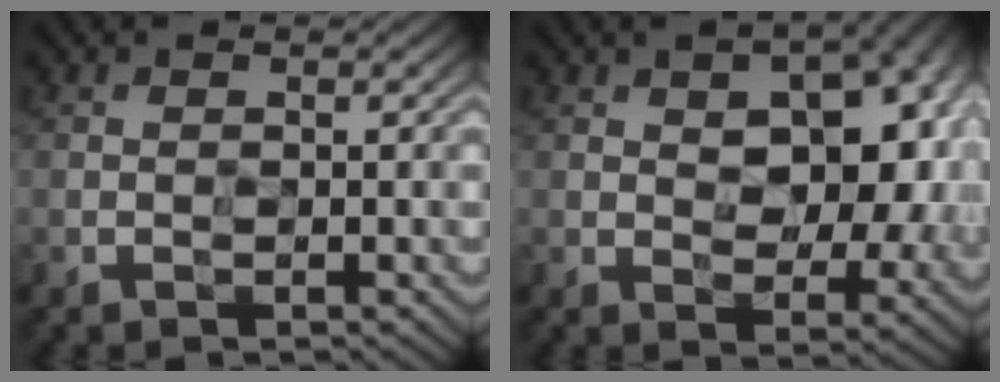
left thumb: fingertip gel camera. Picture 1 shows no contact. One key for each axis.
{"total": 13.7, "fx": 2.2, "fy": 8.3, "fz": 10.7, "tx": -0.118, "ty": 0.003, "tz": 0.045}